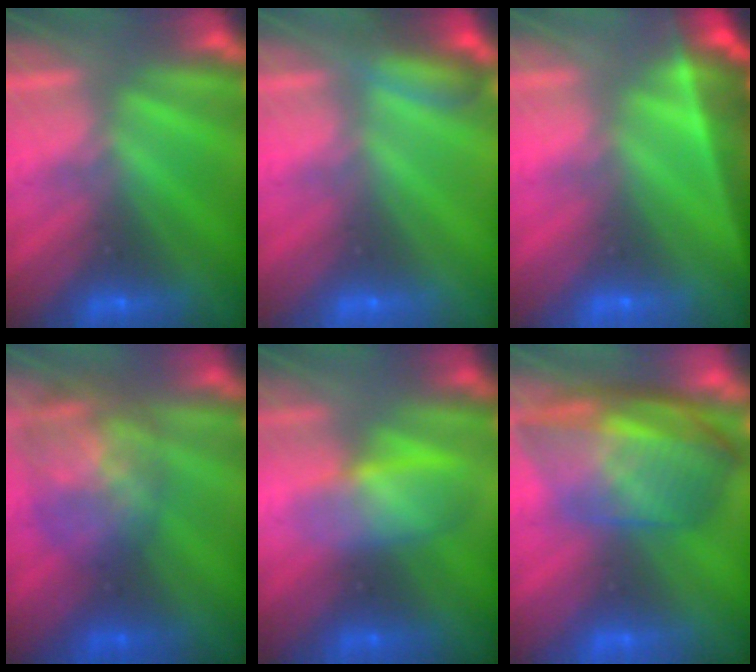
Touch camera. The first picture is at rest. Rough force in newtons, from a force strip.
{"total": 2.8}
{"total": 11.5}
{"total": 6.1}
{"total": 3.0}
{"total": 7.3}